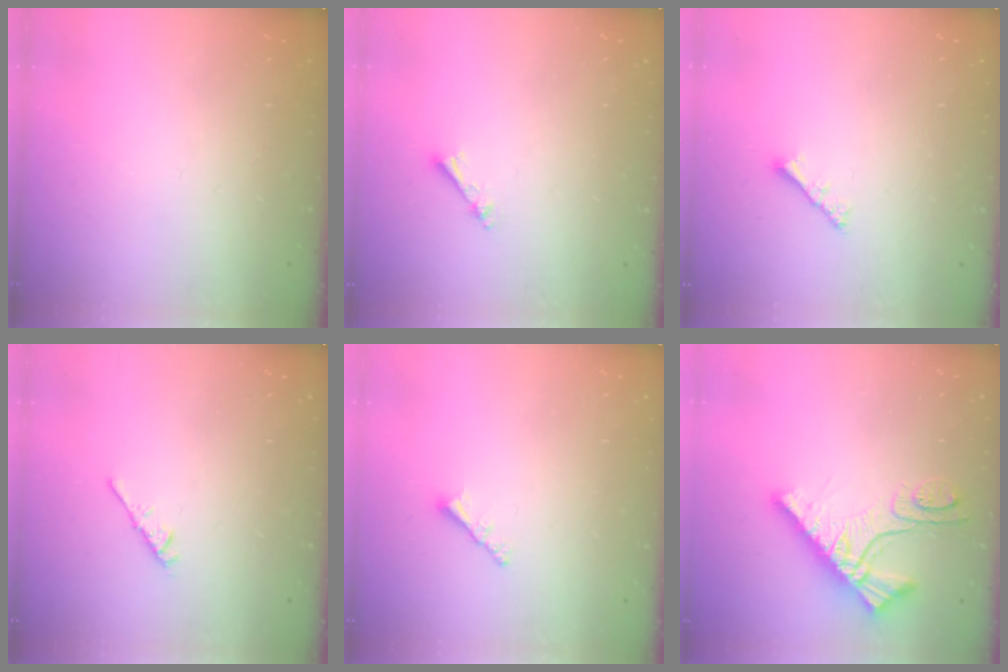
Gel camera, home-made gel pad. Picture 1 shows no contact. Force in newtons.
{"total": 3.6, "press": 3.6, "slide": 0.3}
{"total": 2.4, "press": 2.4, "slide": 0.6}
{"total": 3.1, "press": 3.0, "slide": 0.7}
{"total": 2.1, "press": 2.0, "slide": 0.5}
{"total": 11.0, "press": 11.0, "slide": 1.1}